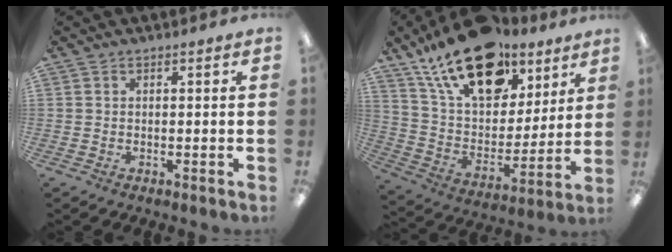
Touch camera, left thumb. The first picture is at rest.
{"total": 22.9, "force": [15.1, 11.6, 12.7], "torque": [-0.221, -0.080, 0.269]}